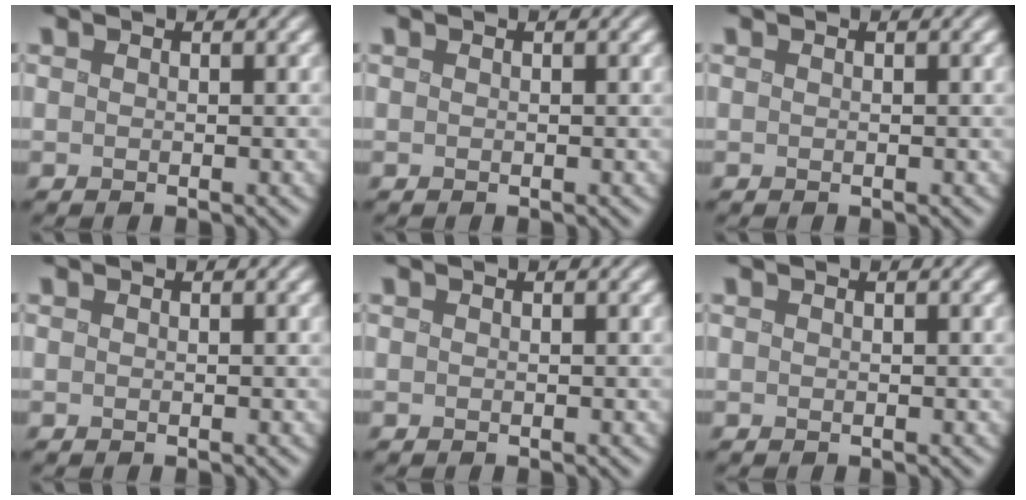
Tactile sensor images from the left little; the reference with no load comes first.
{"total": 0.0}
{"total": 0.0}
{"total": 0.0}
{"total": 0.0}
{"total": 0.0}